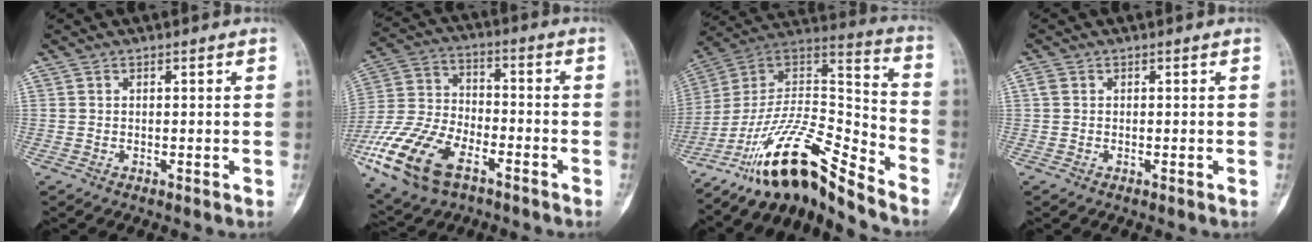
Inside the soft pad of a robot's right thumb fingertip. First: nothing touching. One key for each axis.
{"total": 18.6, "fx": -9.2, "fy": 10.0, "fz": 12.7, "tx": -0.258, "ty": 0.029, "tz": -0.171}
{"total": 19.5, "fx": -15.4, "fy": 4.1, "fz": 11.3, "tx": -0.179, "ty": 0.122, "tz": -0.272}
{"total": 1.2, "fx": 0.2, "fy": 1.0, "fz": 0.6, "tx": -0.013, "ty": 0.002, "tz": 0.003}